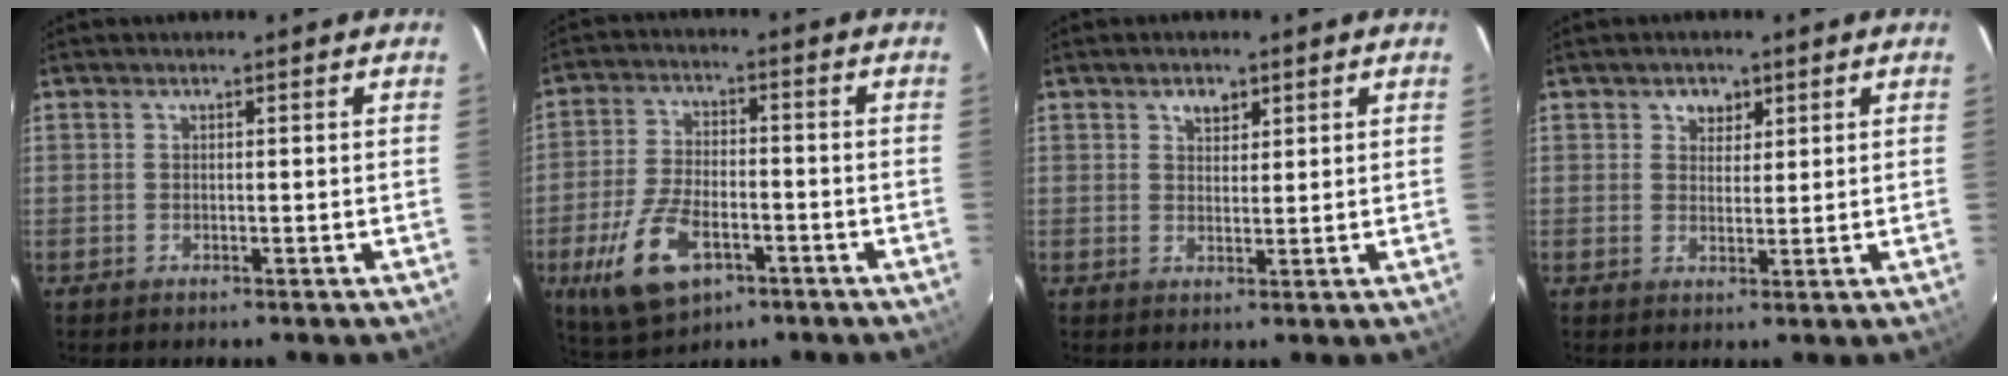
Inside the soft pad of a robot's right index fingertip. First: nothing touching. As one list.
[{"total": 12.9, "force": [-5.8, 6.6, 9.4], "torque": [-0.208, -0.013, -0.098]}, {"total": 2.6, "force": [1.5, 1.8, 1.1], "torque": [-0.013, 0.006, 0.026]}, {"total": 3.0, "force": [1.6, 2.5, 0.8], "torque": [-0.002, 0.005, 0.026]}]